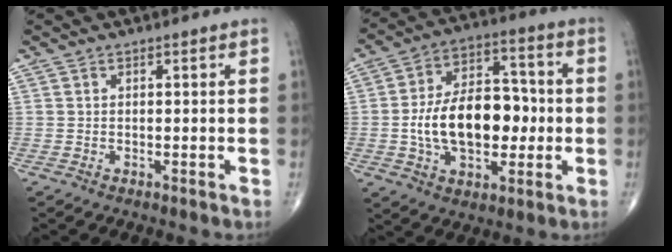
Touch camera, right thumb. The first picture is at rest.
{"total": 17.6, "force": [-1.6, 10.6, 13.9], "torque": [-0.209, 0.031, -0.024]}